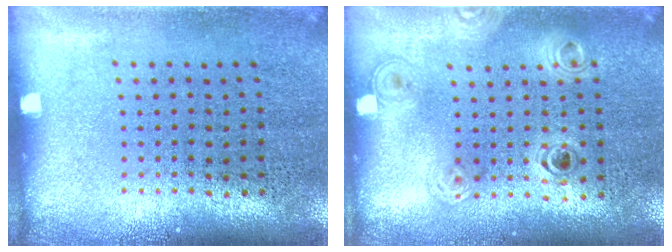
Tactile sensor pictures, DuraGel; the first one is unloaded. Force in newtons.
{"total": 1.2, "press": 1.1, "slide": 0.5}